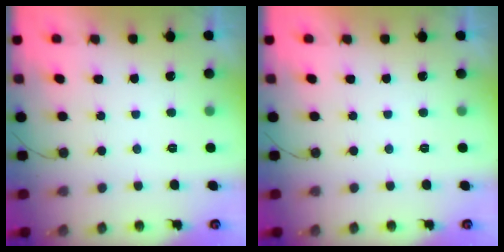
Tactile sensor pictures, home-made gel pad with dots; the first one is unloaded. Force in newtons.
{"total": 1.8, "press": 1.8, "slide": 0.1}